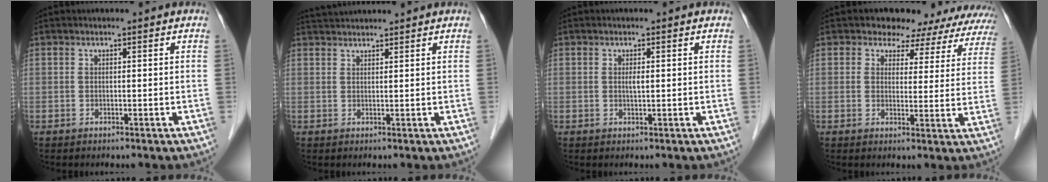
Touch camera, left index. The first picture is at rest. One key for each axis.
{"total": 3.7, "fx": 3.6, "fy": -0.1, "fz": 0.7, "tx": -0.014, "ty": 0.033, "tz": 0.068}
{"total": 1.0, "fx": 0.1, "fy": 0.1, "fz": 1.0, "tx": -0.021, "ty": -0.002, "tz": 0.001}
{"total": 13.7, "fx": 12.0, "fy": 6.3, "fz": 2.1, "tx": 0.008, "ty": -0.013, "tz": 0.094}